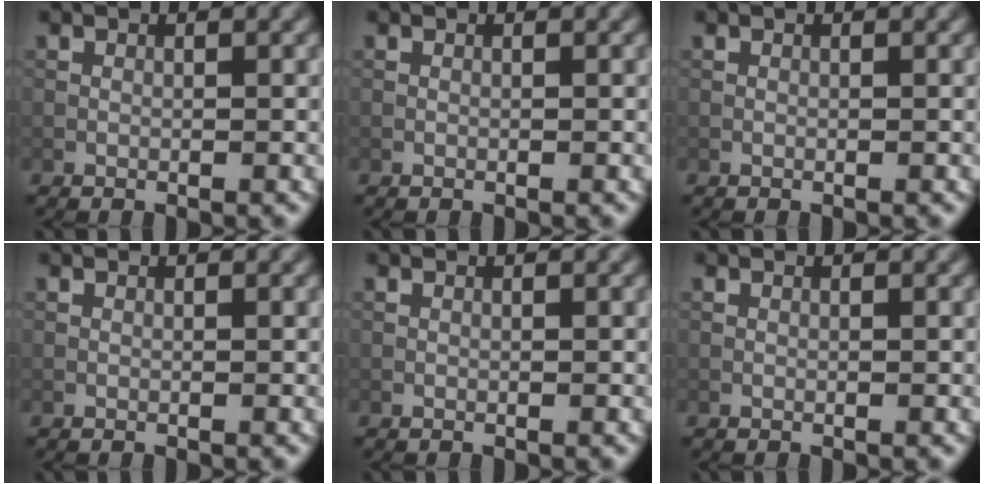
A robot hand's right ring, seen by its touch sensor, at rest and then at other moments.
{"total": 0.0}
{"total": 0.0}
{"total": 0.0}
{"total": 0.0}
{"total": 0.0}